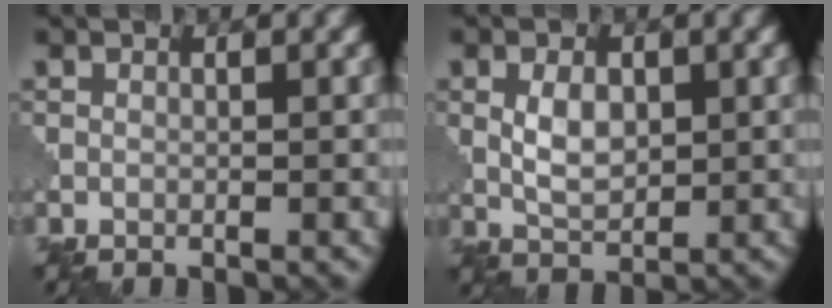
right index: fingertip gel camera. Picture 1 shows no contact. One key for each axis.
{"total": 3.2, "fx": 0.4, "fy": 1.9, "fz": 2.6, "tx": -0.056, "ty": 0.000, "tz": 0.010}